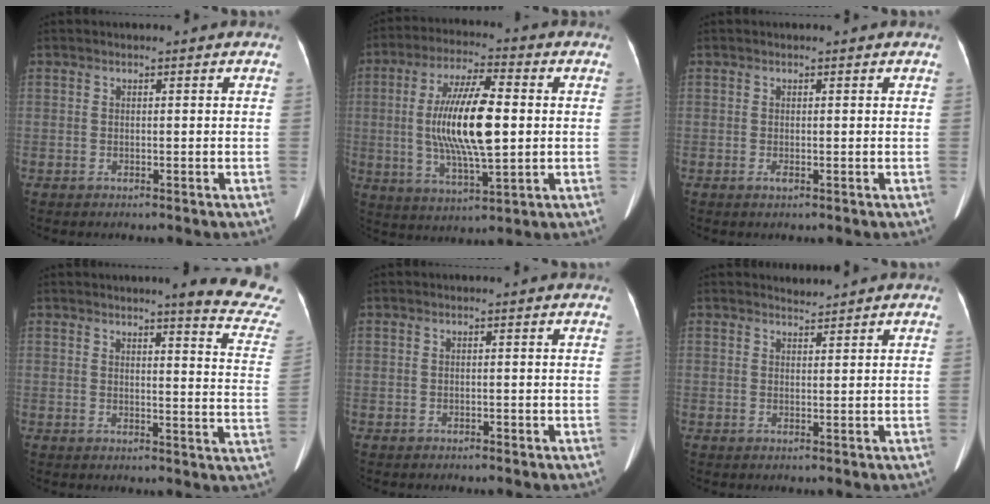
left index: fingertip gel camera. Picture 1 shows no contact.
{"total": 14.0, "force": [0.1, 3.1, 13.6], "torque": [-0.262, -0.003, 0.003]}
{"total": 0.6, "force": [-0.2, 0.2, 0.5], "torque": [-0.010, -0.008, -0.005]}
{"total": 12.5, "force": [11.7, -0.8, 4.1], "torque": [-0.032, -0.105, 0.104]}
{"total": 0.6, "force": [-0.6, 0.1, 0.0], "torque": [0.000, -0.007, -0.012]}
{"total": 1.2, "force": [1.1, -0.3, -0.3], "torque": [-0.006, -0.001, 0.021]}